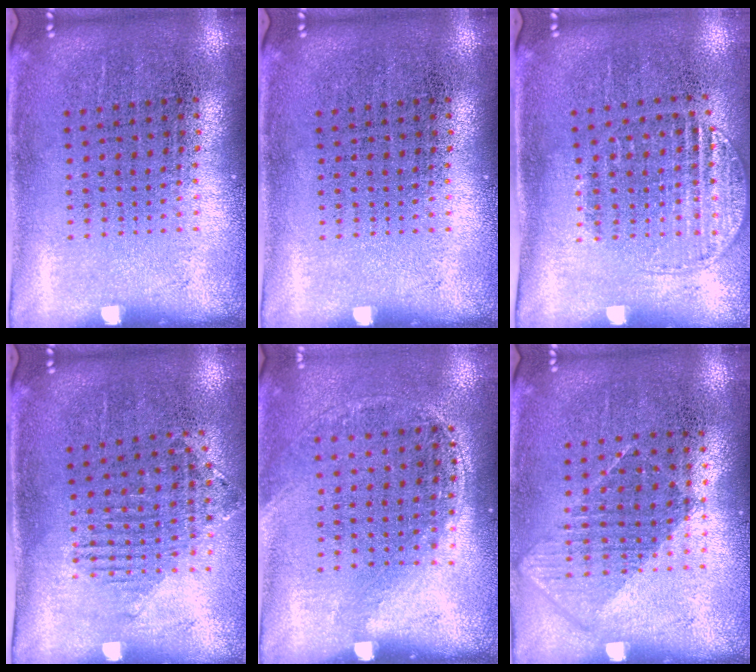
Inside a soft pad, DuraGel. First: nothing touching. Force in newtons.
{"total": 0.0}
{"total": 1.3, "press": 1.1, "slide": 0.7}
{"total": 1.1, "press": 0.9, "slide": 0.5}
{"total": 1.4, "press": 1.0, "slide": 1.0}
{"total": 0.9, "press": 0.7, "slide": 0.4}